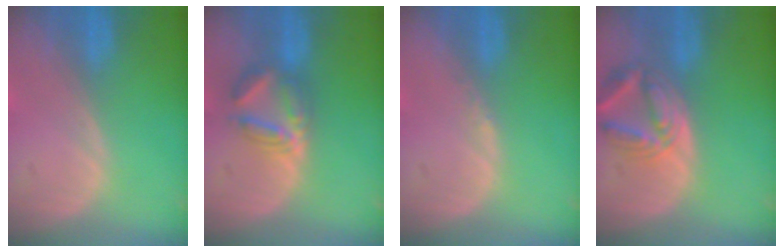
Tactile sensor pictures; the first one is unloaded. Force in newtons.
{"total": 5.8, "press": 5.6, "slide": 1.2}
{"total": 0.6, "press": 0.5, "slide": 0.4}
{"total": 6.4, "press": 6.4, "slide": 0.9}